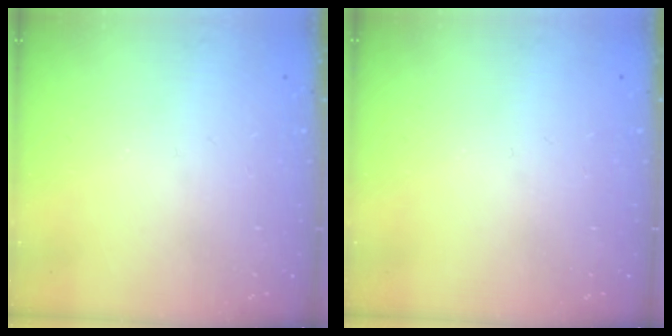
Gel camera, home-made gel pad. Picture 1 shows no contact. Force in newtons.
{"total": 0.0}